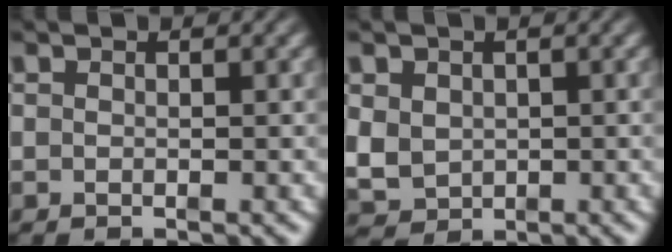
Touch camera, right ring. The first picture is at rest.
{"total": 4.6, "force": [-0.3, 4.2, 1.9], "torque": [-0.059, -0.031, 0.014]}